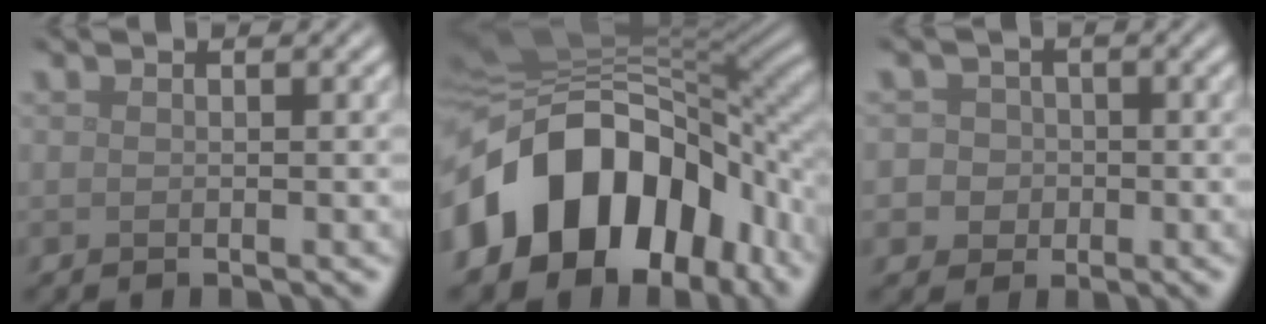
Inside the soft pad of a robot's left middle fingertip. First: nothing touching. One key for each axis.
{"total": 14.8, "fx": -5.1, "fy": 10.5, "fz": 9.1, "tx": -0.146, "ty": 0.008, "tz": -0.097}
{"total": 5.5, "fx": -1.0, "fy": 5.2, "fz": 1.4, "tx": -0.014, "ty": 0.017, "tz": -0.044}